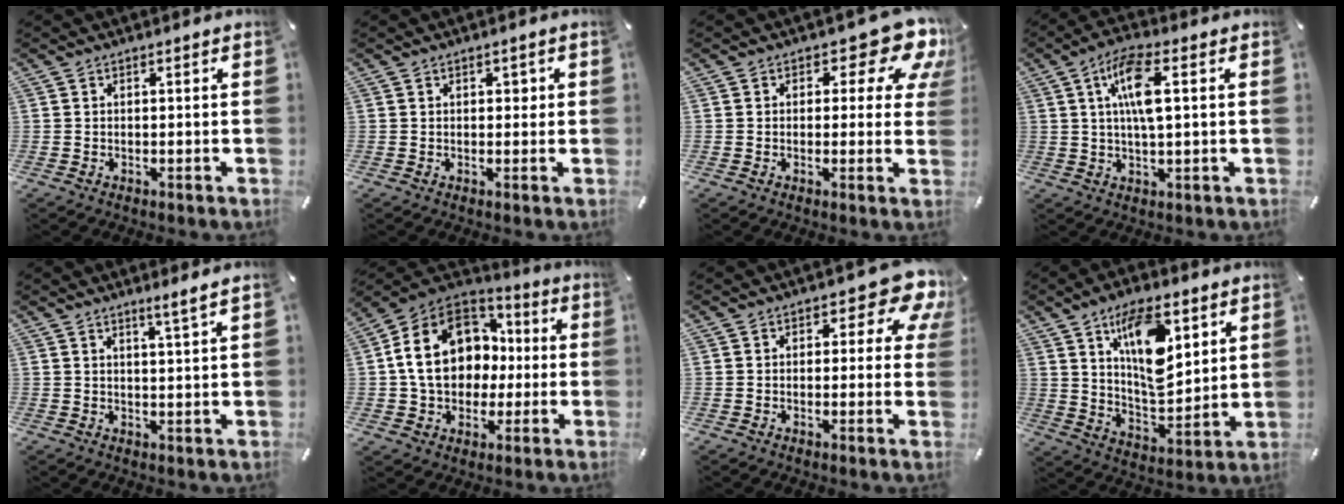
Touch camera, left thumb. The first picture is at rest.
{"total": 1.5, "force": [0.4, 1.1, 1.0], "torque": [-0.003, 0.000, 0.002]}
{"total": 11.4, "force": [5.5, 5.5, 8.4], "torque": [-0.096, -0.038, 0.091]}
{"total": 9.1, "force": [2.1, 2.9, 8.4], "torque": [-0.161, 0.004, 0.032]}
{"total": 3.2, "force": [2.5, -0.5, 1.9], "torque": [-0.041, -0.011, 0.043]}
{"total": 18.3, "force": [1.0, 14.9, 10.5], "torque": [-0.204, 0.018, 0.023]}
{"total": 9.4, "force": [4.3, 4.9, 6.7], "torque": [-0.077, -0.024, 0.072]}
{"total": 16.1, "force": [8.1, 8.0, 11.3], "torque": [-0.192, -0.029, 0.136]}